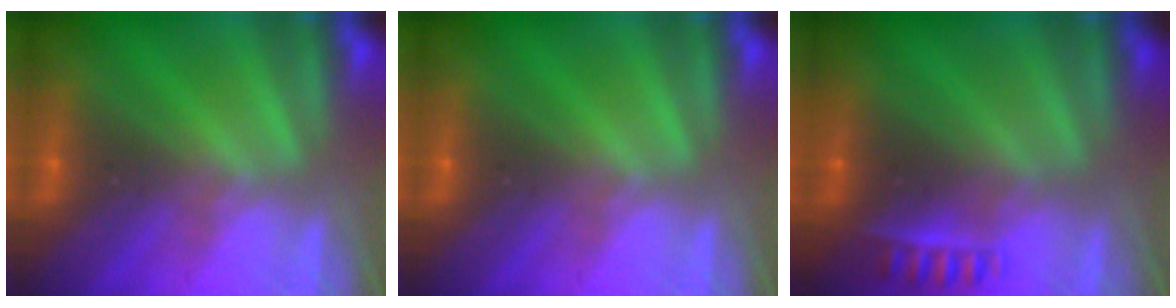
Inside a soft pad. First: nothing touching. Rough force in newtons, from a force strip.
{"total": 0.0}
{"total": 2.3}